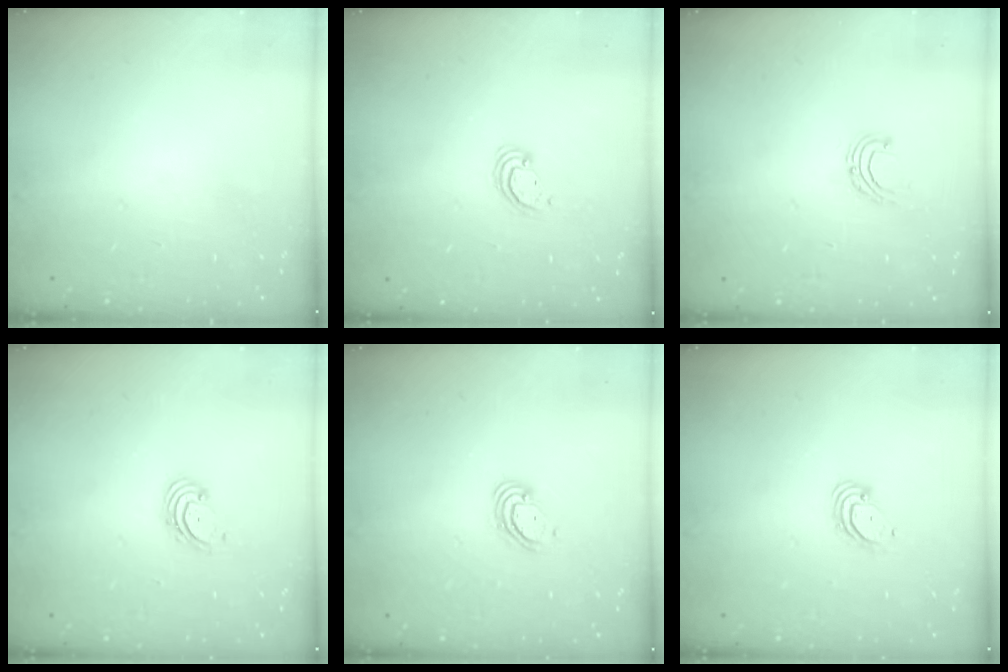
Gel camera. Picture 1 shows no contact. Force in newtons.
{"total": 2.5, "press": 2.5, "slide": 0.2}
{"total": 5.9, "press": 5.9, "slide": 0.6}
{"total": 1.8, "press": 1.7, "slide": 0.7}
{"total": 4.1, "press": 4.1, "slide": 0.3}
{"total": 3.7, "press": 3.7, "slide": 0.2}